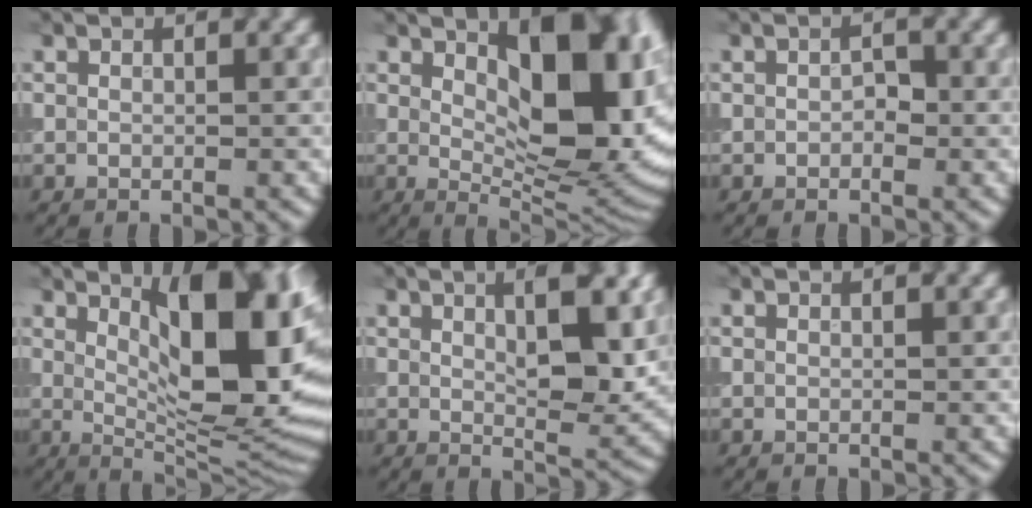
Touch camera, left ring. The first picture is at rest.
{"total": 12.6, "force": [3.0, 5.8, 10.8], "torque": [-0.124, -0.001, 0.047]}
{"total": 1.1, "force": [-0.2, 0.8, 0.8], "torque": [-0.011, -0.001, -0.005]}
{"total": 12.4, "force": [3.2, 4.4, 11.1], "torque": [-0.145, 0.000, 0.054]}
{"total": 5.6, "force": [1.8, 1.6, 5.0], "torque": [-0.070, -0.003, 0.028]}
{"total": 0.0}